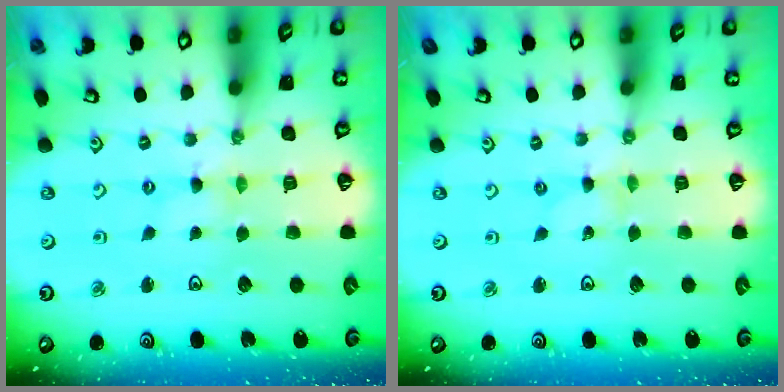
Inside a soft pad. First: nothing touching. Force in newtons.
{"total": 0.0}